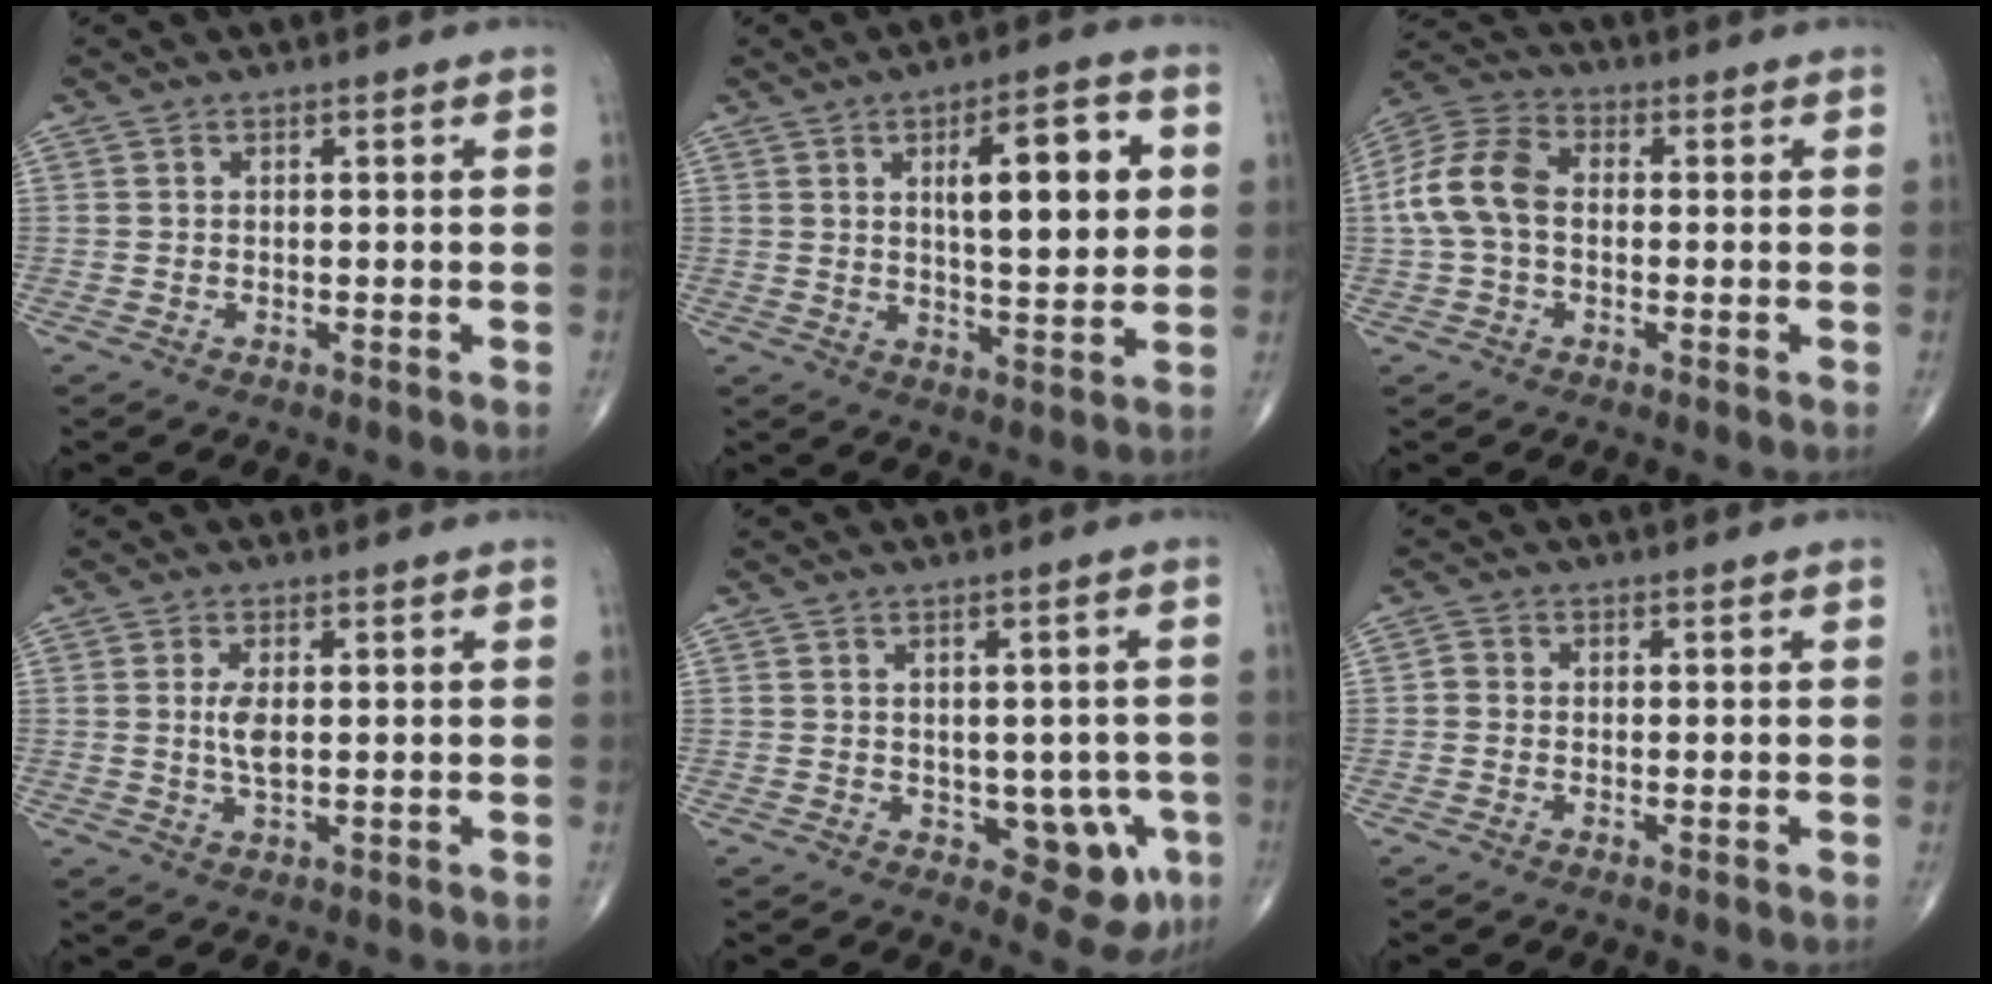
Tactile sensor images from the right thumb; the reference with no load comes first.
{"total": 13.4, "force": [3.3, 4.5, 12.2], "torque": [-0.153, -0.007, 0.049]}
{"total": 10.4, "force": [-0.2, 6.9, 7.8], "torque": [-0.164, 0.031, -0.014]}
{"total": 3.6, "force": [0.4, 1.5, 3.3], "torque": [-0.067, -0.009, 0.010]}
{"total": 8.1, "force": [-1.8, 4.6, 6.4], "torque": [-0.041, -0.002, -0.013]}
{"total": 1.4, "force": [-0.3, 1.2, 0.7], "torque": [-0.005, 0.003, -0.009]}